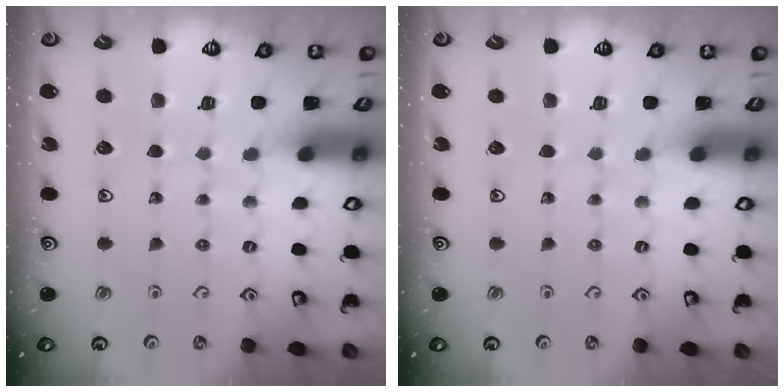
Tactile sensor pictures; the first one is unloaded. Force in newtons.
{"total": 0.0}